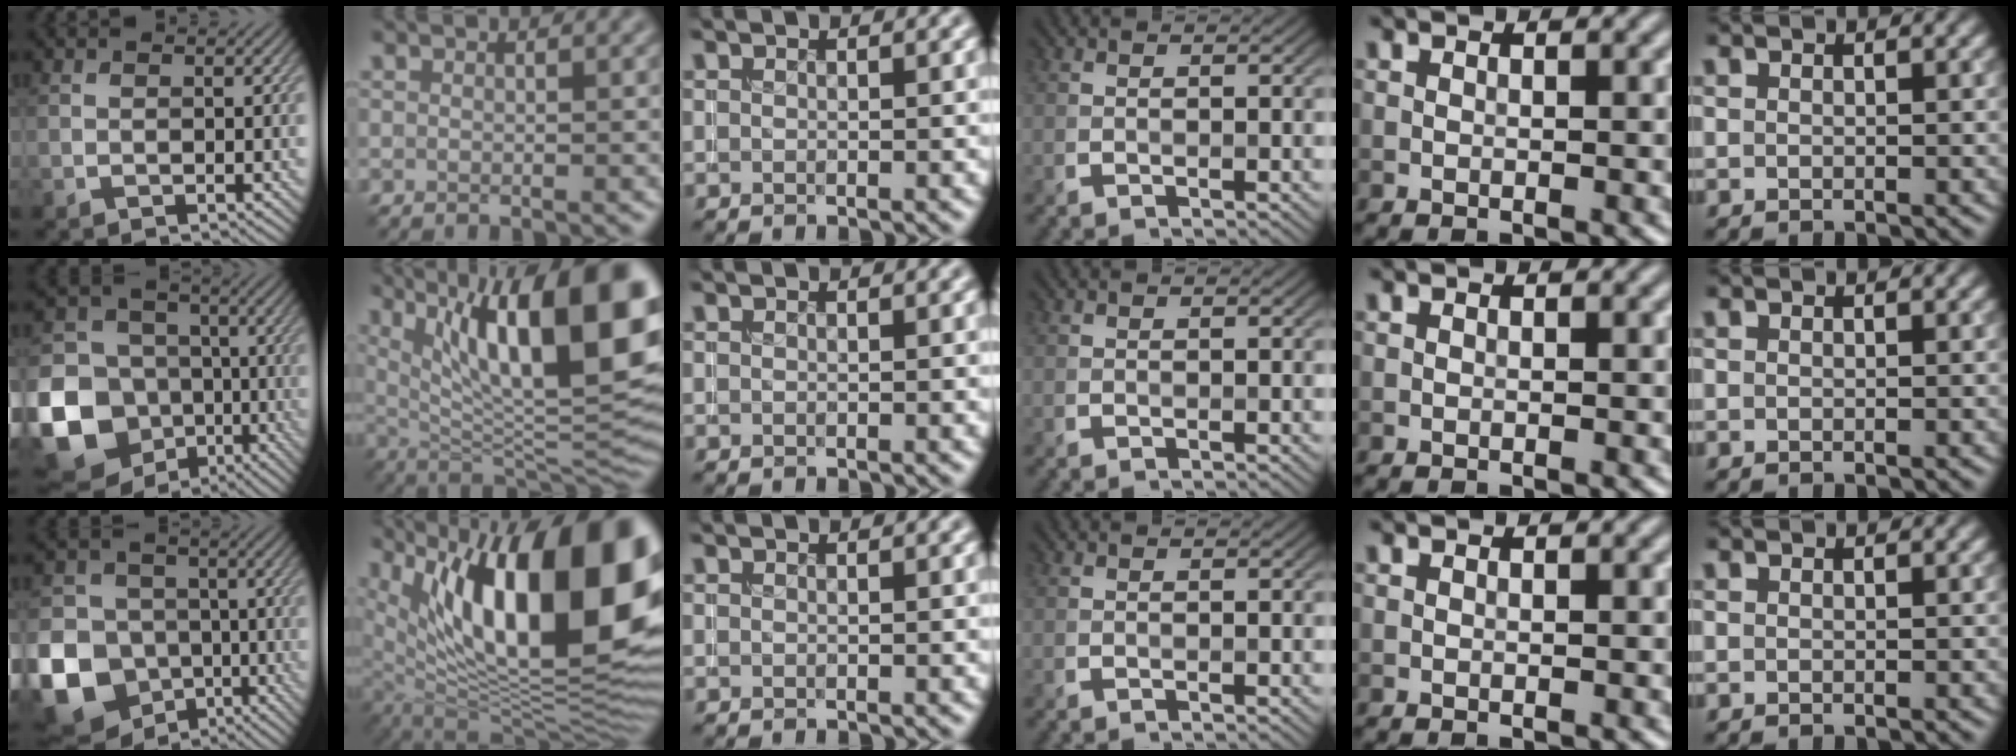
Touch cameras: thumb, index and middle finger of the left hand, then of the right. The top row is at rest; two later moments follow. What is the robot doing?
{"motion": "insert", "object": "coin"}